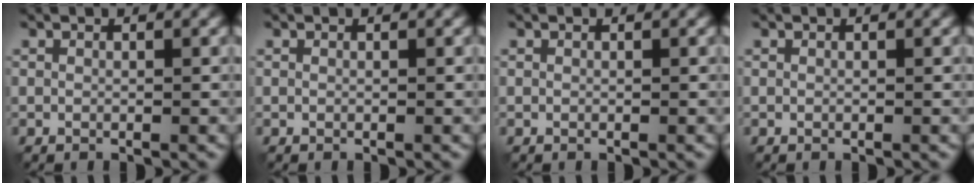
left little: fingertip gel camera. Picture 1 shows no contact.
{"total": 0.0}
{"total": 0.0}
{"total": 0.0}